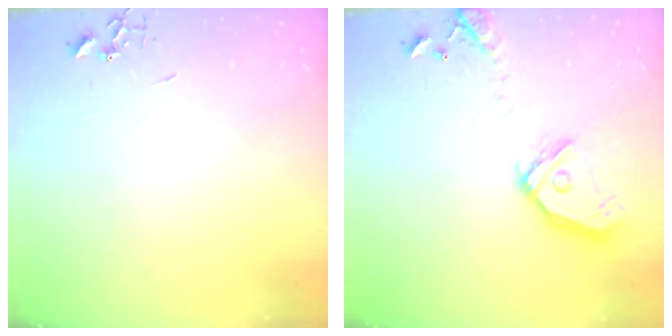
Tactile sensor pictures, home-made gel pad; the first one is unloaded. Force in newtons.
{"total": 16.5, "press": 16.3, "slide": 2.4}